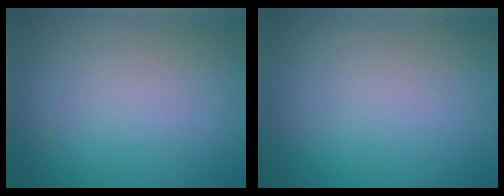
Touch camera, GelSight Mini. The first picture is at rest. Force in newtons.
{"total": 0.0}